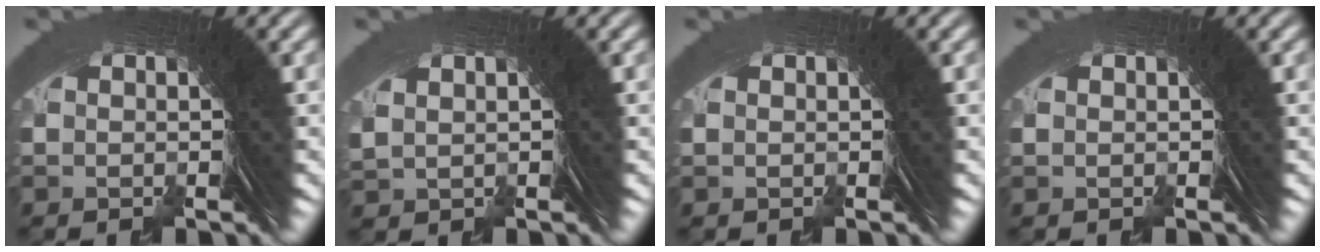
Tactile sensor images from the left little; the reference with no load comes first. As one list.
[{"total": 0.6, "force": [0.6, 0.3, 0.1], "torque": [-0.003, -0.004, 0.021]}, {"total": 0.0}, {"total": 0.0}]